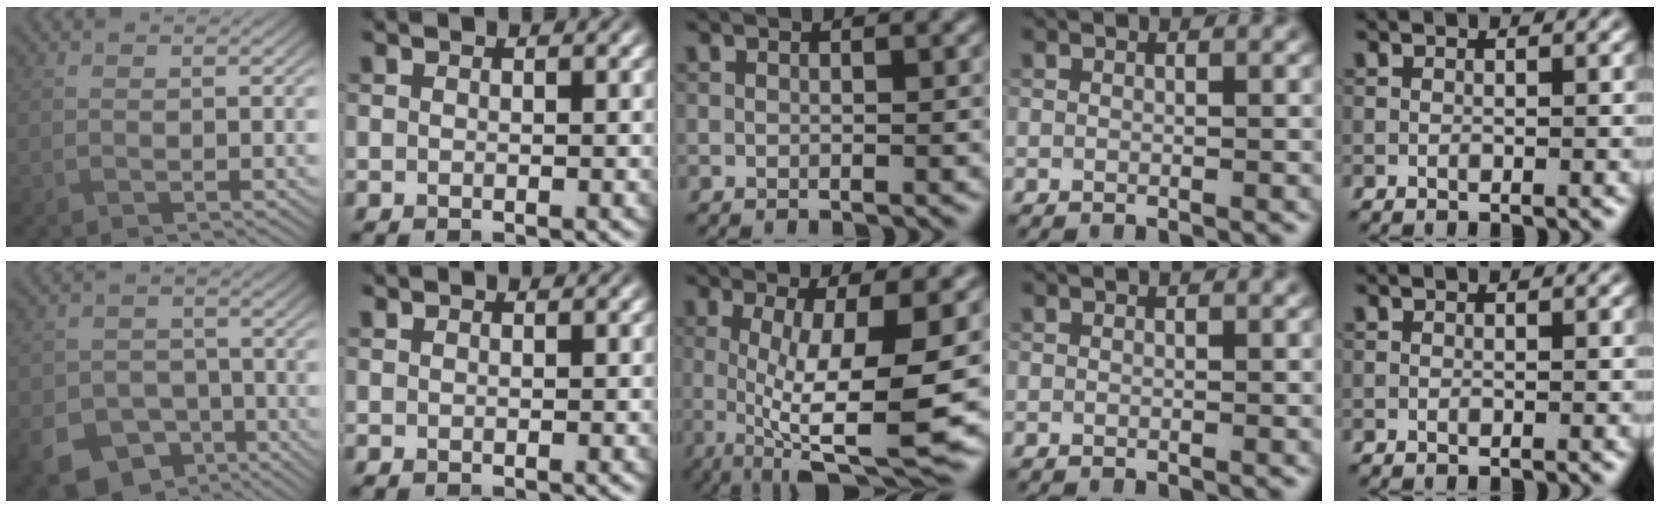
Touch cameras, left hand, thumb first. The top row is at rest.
{"thumb": {"total": 11.4, "force": [-6.7, 8.2, 4.1], "torque": [-0.093, -0.045, -0.110]}, "middle": {"total": 9.3, "force": [-0.9, 2.1, 9.0], "torque": [-0.159, -0.016, -0.011]}}